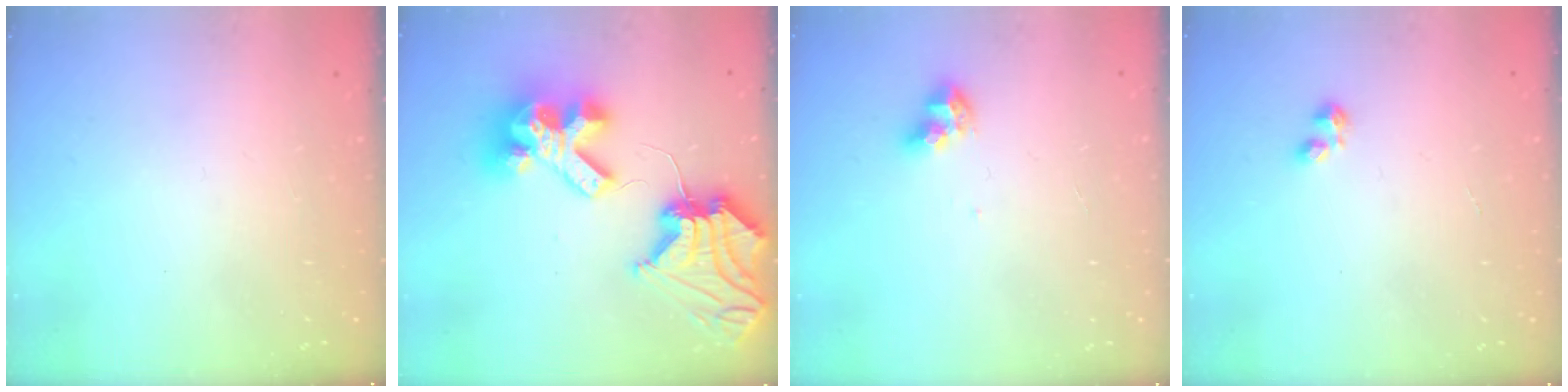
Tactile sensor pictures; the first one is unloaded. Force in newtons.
{"total": 19.4, "press": 19.2, "slide": 2.5}
{"total": 6.3, "press": 6.2, "slide": 1.1}
{"total": 1.8, "press": 1.7, "slide": 0.5}